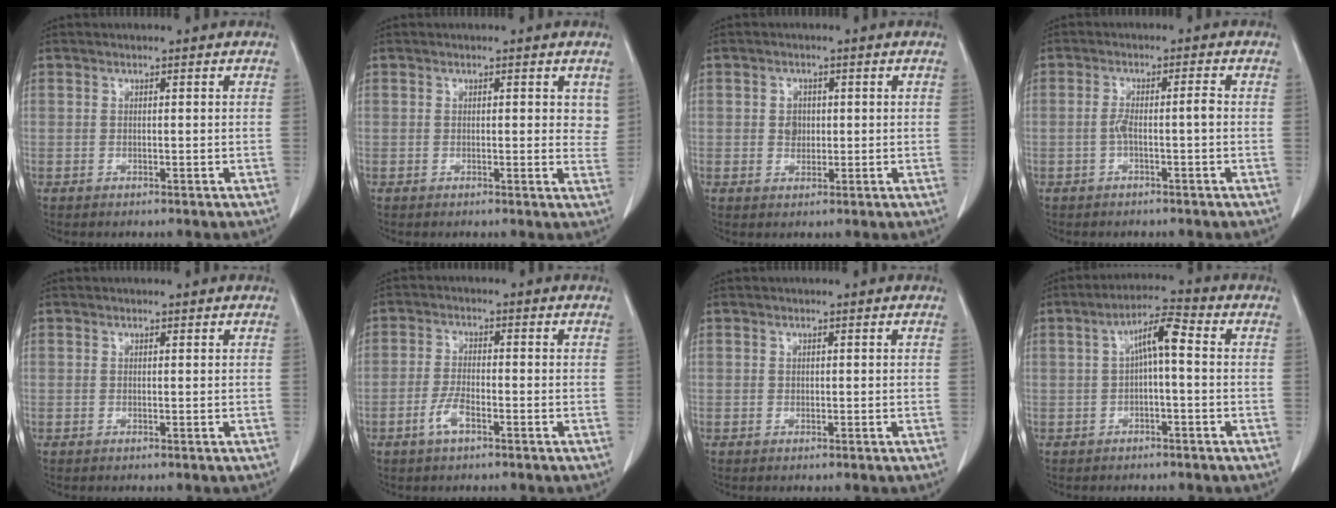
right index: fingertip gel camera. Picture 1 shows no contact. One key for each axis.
{"total": 2.9, "fx": 1.3, "fy": 1.4, "fz": 2.2, "tx": -0.012, "ty": -0.006, "tz": 0.007}
{"total": 2.3, "fx": 0.2, "fy": 1.9, "fz": 1.2, "tx": -0.017, "ty": 0.001, "tz": 0.005}
{"total": 3.1, "fx": -0.9, "fy": 0.2, "fz": 3.0, "tx": -0.056, "ty": 0.010, "tz": -0.013}
{"total": 0.0}
{"total": 3.7, "fx": -2.0, "fy": 1.0, "fz": 3.0, "tx": -0.062, "ty": 0.001, "tz": -0.041}
{"total": 0.0}
{"total": 5.7, "fx": 0.3, "fy": 1.0, "fz": 5.6, "tx": -0.097, "ty": 0.024, "tz": 0.005}